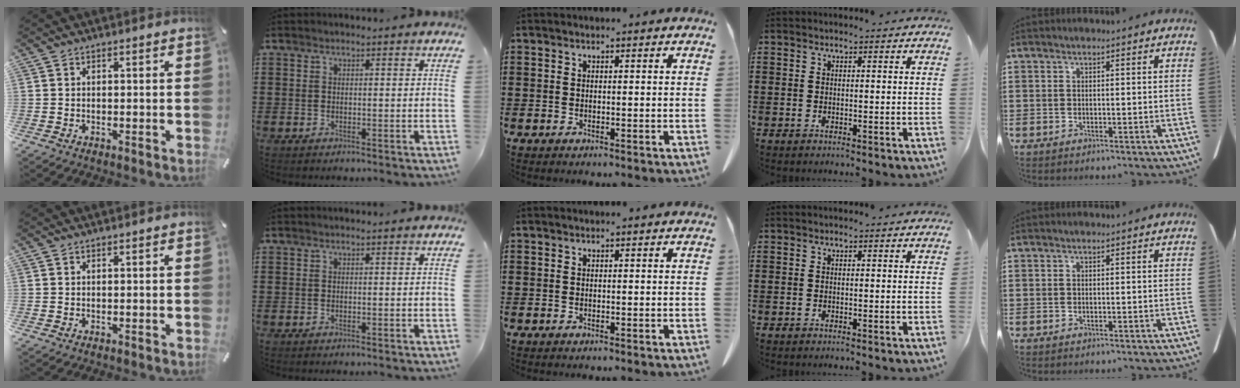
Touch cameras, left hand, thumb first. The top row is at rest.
{}